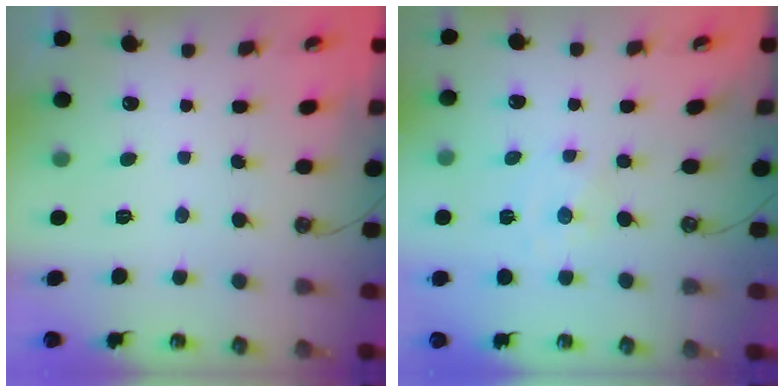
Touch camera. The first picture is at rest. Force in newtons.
{"total": 0.0}